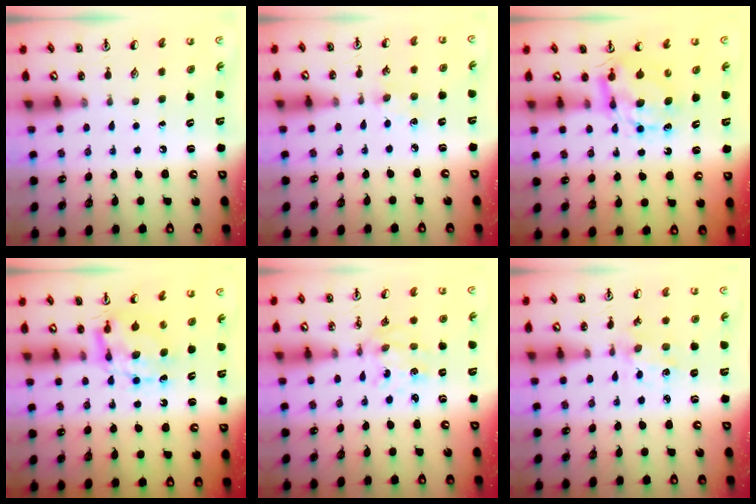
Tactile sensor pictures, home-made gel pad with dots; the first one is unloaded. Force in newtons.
{"total": 4.7, "press": 4.7, "slide": 0.6}
{"total": 7.6, "press": 7.6, "slide": 0.5}
{"total": 6.7, "press": 6.7, "slide": 0.2}
{"total": 2.6, "press": 2.4, "slide": 0.9}
{"total": 1.3, "press": 1.3, "slide": 0.2}